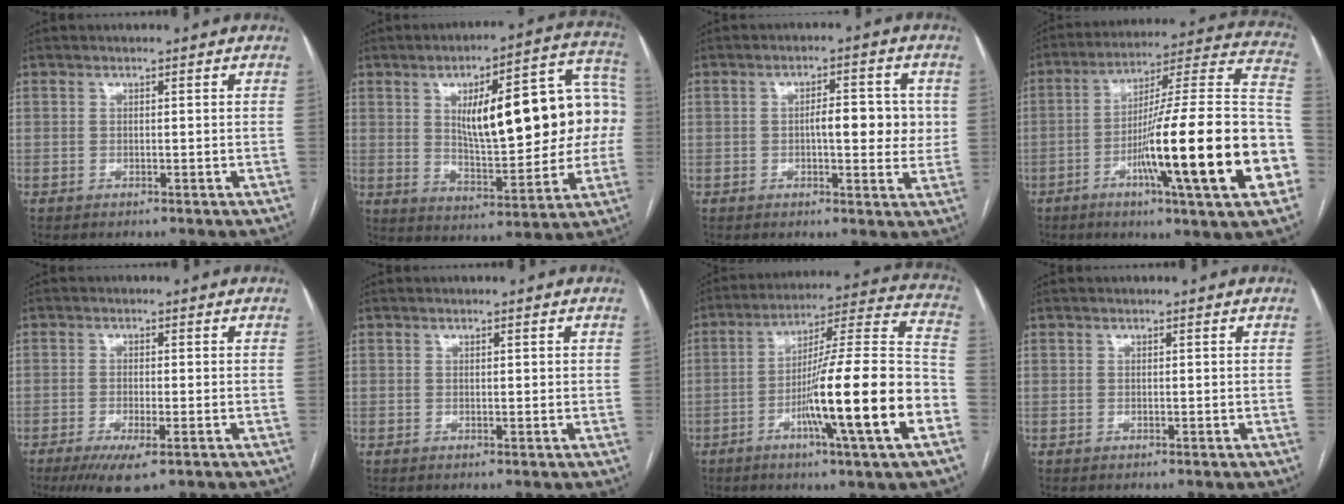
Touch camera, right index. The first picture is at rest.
{"total": 22.2, "force": [3.0, 6.6, 21.0], "torque": [-0.298, 0.041, 0.050]}
{"total": 6.8, "force": [0.4, 2.4, 6.4], "torque": [-0.085, 0.008, 0.004]}
{"total": 27.3, "force": [-7.9, 0.9, 26.1], "torque": [-0.317, -0.006, -0.131]}
{"total": 5.5, "force": [-3.1, 0.9, 4.5], "torque": [-0.083, -0.014, -0.049]}
{"total": 0.6, "force": [0.3, 0.2, 0.5], "torque": [-0.009, 0.000, 0.004]}
{"total": 20.6, "force": [-7.1, -0.3, 19.3], "torque": [-0.284, -0.006, -0.119]}
{"total": 0.0}